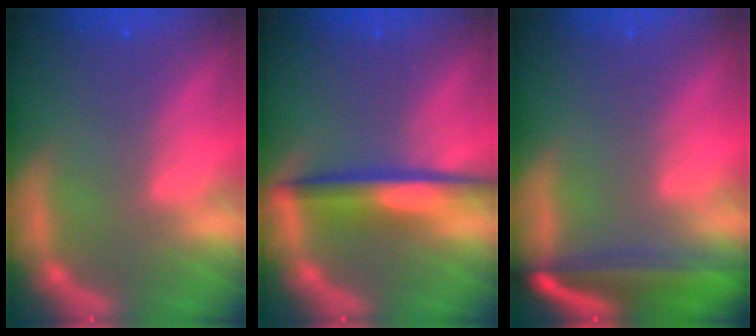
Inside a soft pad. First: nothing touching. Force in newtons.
{"total": 4.5}
{"total": 7.5}